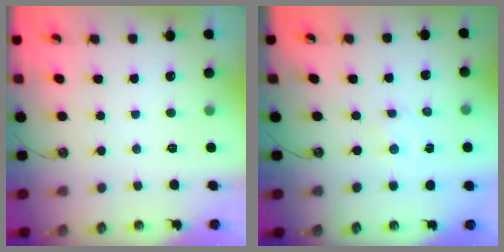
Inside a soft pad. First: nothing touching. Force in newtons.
{"total": 0.8, "press": 0.8, "slide": 0.2}